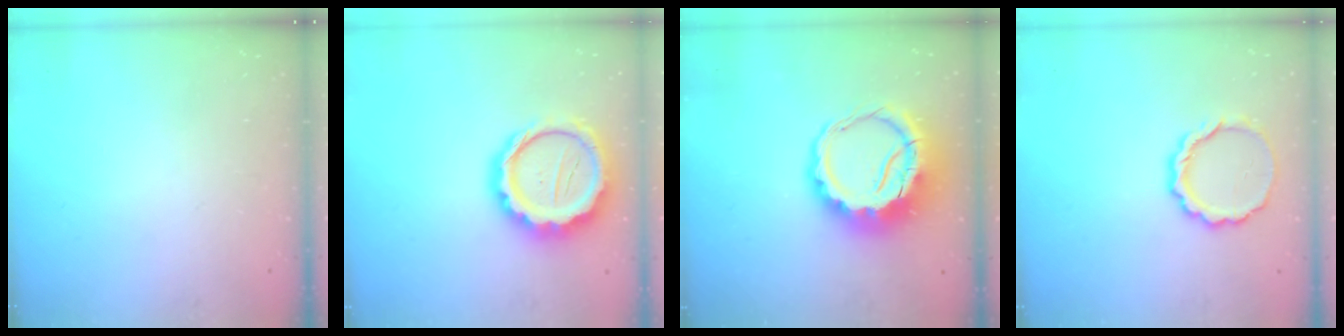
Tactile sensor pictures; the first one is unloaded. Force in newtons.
{"total": 17.0, "press": 16.6, "slide": 3.5}
{"total": 11.1, "press": 10.8, "slide": 2.5}
{"total": 9.6, "press": 9.5, "slide": 1.7}